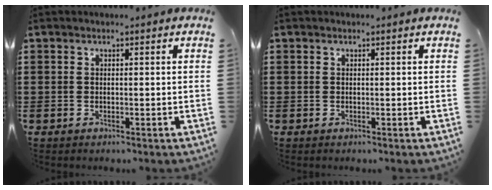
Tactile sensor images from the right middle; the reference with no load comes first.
{"total": 0.0}